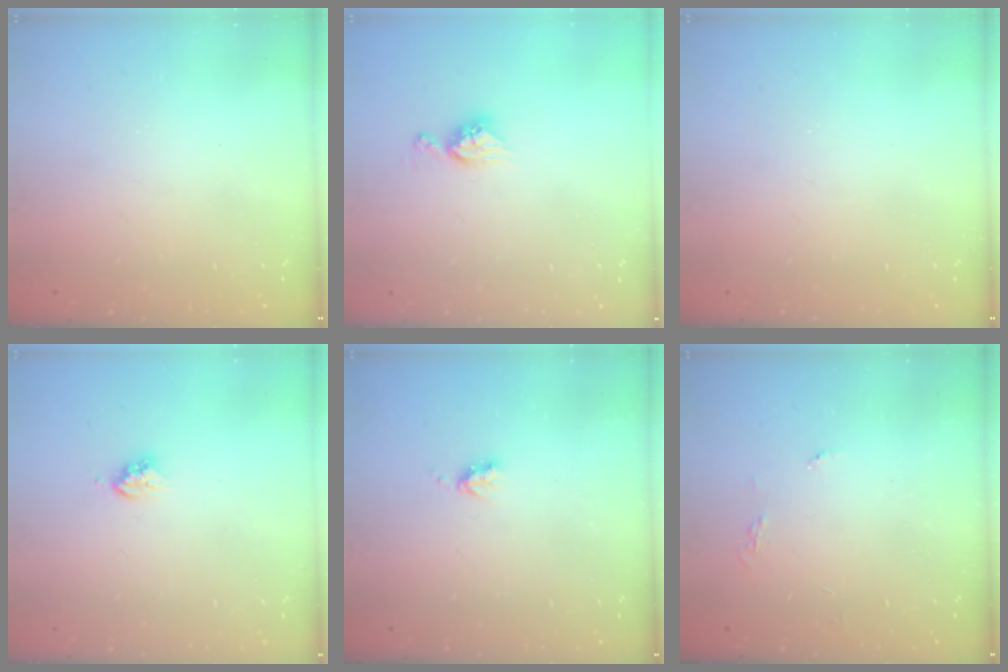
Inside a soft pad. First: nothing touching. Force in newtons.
{"total": 7.7, "press": 7.6, "slide": 0.6}
{"total": 0.0}
{"total": 3.9, "press": 3.9, "slide": 0.1}
{"total": 3.3, "press": 3.3, "slide": 0.5}
{"total": 3.7, "press": 3.6, "slide": 0.7}